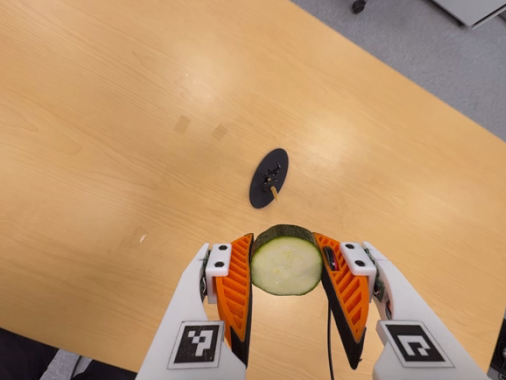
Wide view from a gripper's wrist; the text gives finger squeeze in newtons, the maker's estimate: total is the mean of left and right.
{"total": 12.3, "left": 10.9, "right": 13.7}